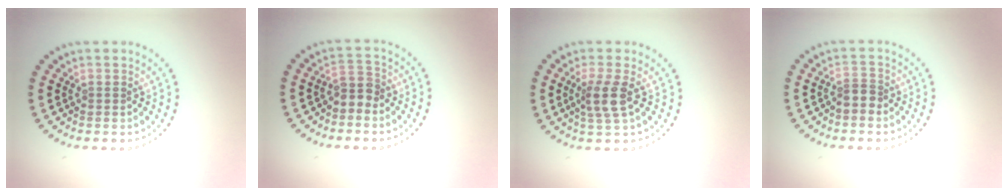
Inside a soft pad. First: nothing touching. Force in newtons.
{"total": 2.0, "press": 1.6, "slide": 1.1}
{"total": 2.7, "press": 2.2, "slide": 1.5}
{"total": 1.7, "press": 1.3, "slide": 1.2}